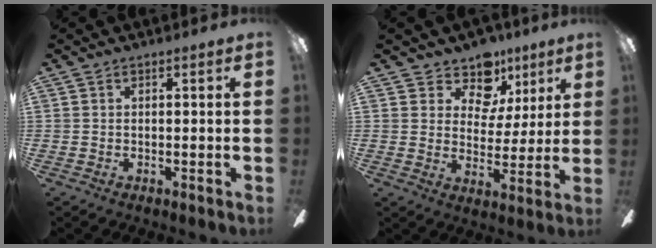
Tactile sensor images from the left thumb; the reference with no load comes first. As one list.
[{"total": 10.8, "force": [7.3, 7.1, 3.6], "torque": [-0.059, -0.047, 0.137]}]